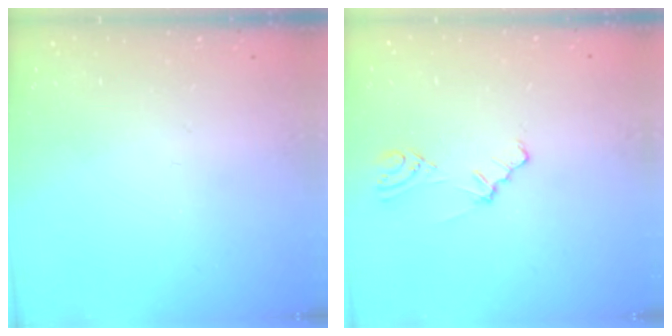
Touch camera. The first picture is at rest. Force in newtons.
{"total": 2.8, "press": 2.8, "slide": 0.7}